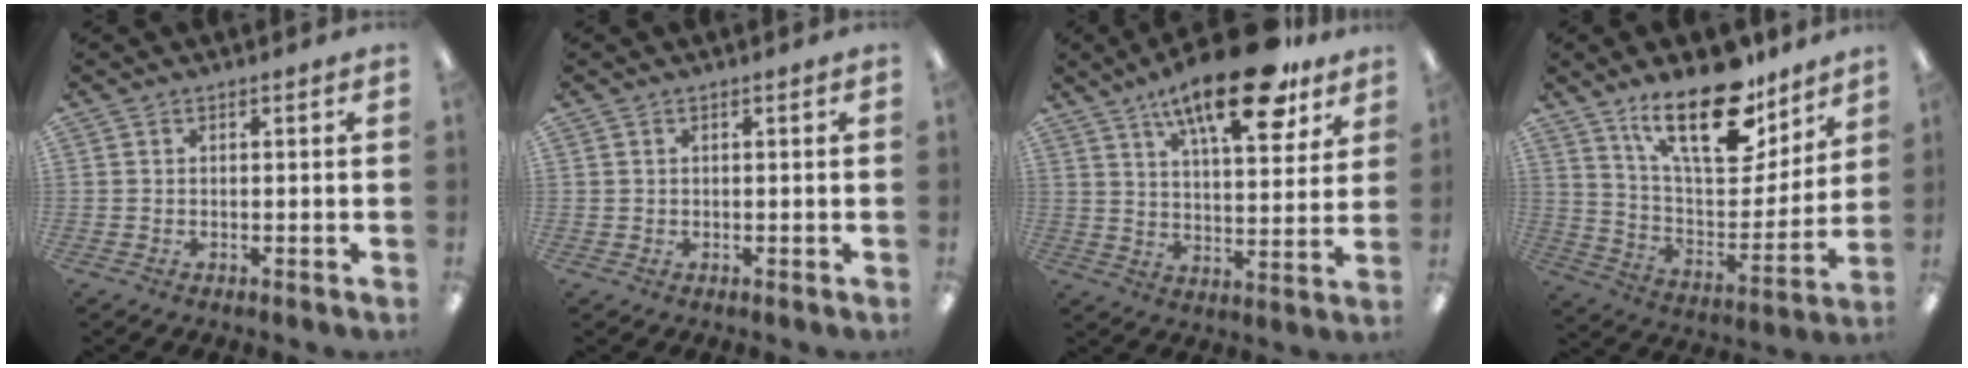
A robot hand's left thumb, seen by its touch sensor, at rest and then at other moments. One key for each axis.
{"total": 0.6, "fx": 0.2, "fy": 0.5, "fz": 0.0, "tx": 0.001, "ty": 0.005, "tz": 0.003}
{"total": 19.6, "fx": 12.6, "fy": 6.4, "fz": 13.5, "tx": -0.213, "ty": -0.059, "tz": 0.201}
{"total": 23.1, "fx": 15.3, "fy": 9.6, "fz": 14.4, "tx": -0.226, "ty": -0.094, "tz": 0.264}